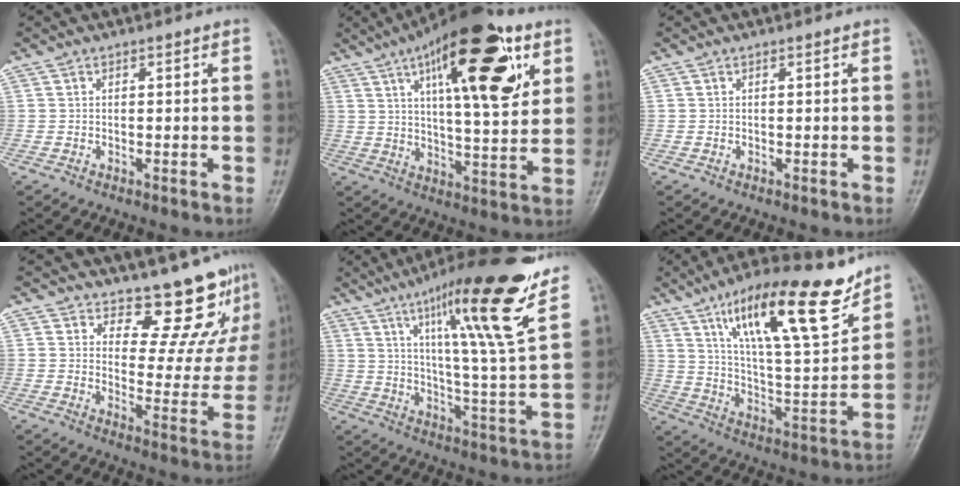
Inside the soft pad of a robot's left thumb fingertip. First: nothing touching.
{"total": 22.0, "force": [9.5, 7.7, 18.3], "torque": [-0.250, -0.022, 0.143]}
{"total": 0.0}
{"total": 12.6, "force": [11.3, 4.5, 3.3], "torque": [0.004, -0.107, 0.143]}
{"total": 20.7, "force": [12.3, 1.6, 16.5], "torque": [-0.235, -0.058, 0.189]}
{"total": 21.3, "force": [13.2, 5.8, 15.7], "torque": [-0.224, -0.058, 0.226]}